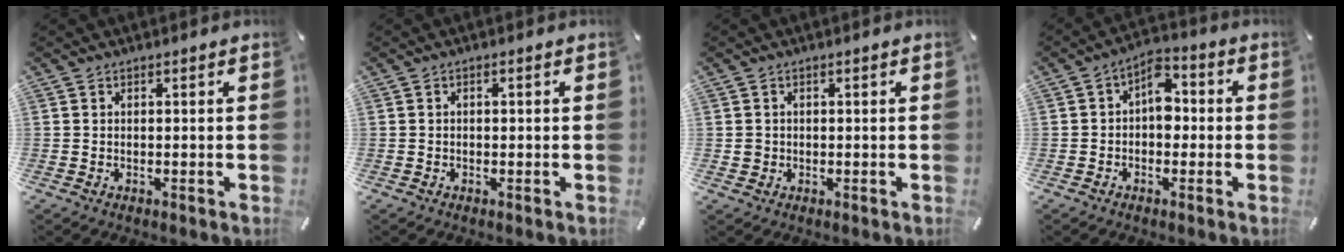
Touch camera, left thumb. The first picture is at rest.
{"total": 0.6, "force": [-0.1, 0.2, 0.6], "torque": [-0.011, 0.001, -0.002]}
{"total": 1.5, "force": [0.2, 1.5, -0.2], "torque": [0.003, 0.007, 0.001]}
{"total": 6.3, "force": [-0.3, 4.2, 4.7], "torque": [-0.066, 0.007, -0.011]}